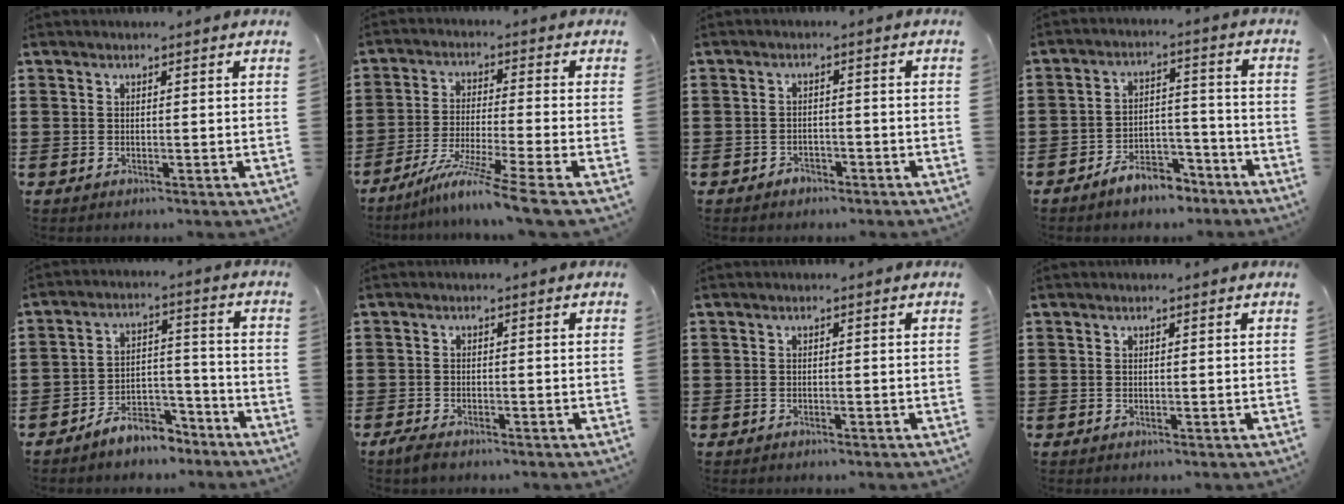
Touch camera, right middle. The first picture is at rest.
{"total": 8.4, "force": [-6.6, -0.9, 5.2], "torque": [-0.102, -0.015, -0.131]}
{"total": 1.8, "force": [-1.5, 0.9, 0.0], "torque": [-0.007, 0.003, -0.036]}
{"total": 6.1, "force": [-5.4, 2.1, 1.8], "torque": [-0.024, 0.021, -0.103]}
{"total": 6.3, "force": [-5.8, 2.2, 1.2], "torque": [-0.017, 0.022, -0.114]}
{"total": 1.7, "force": [-1.4, 0.4, 0.9], "torque": [-0.032, -0.006, -0.032]}
{"total": 0.8, "force": [-0.7, 0.3, 0.1], "torque": [-0.002, 0.002, -0.016]}
{"total": 0.0}